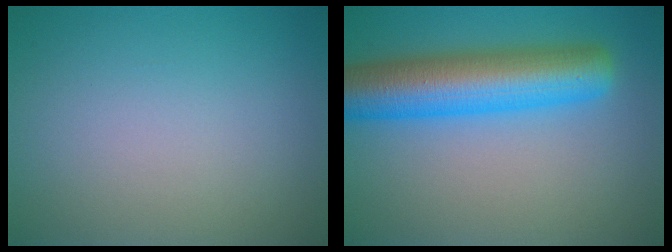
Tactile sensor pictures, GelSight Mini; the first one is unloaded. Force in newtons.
{"total": 8.8, "press": 8.8, "slide": 0.2}